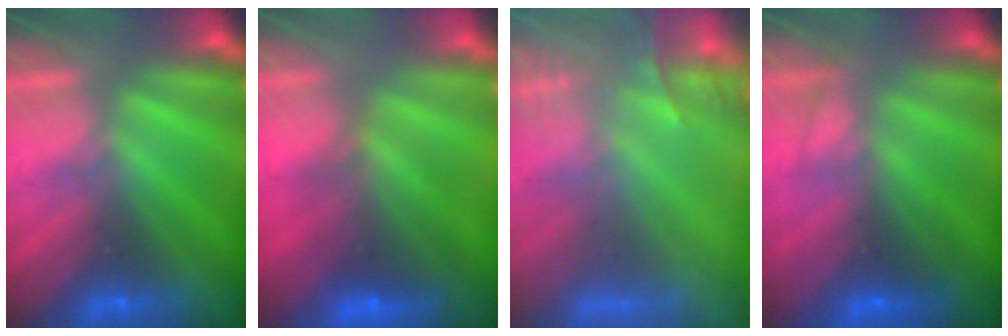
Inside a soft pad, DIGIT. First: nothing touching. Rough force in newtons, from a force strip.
{"total": 7.2}
{"total": 8.3}
{"total": 3.5}